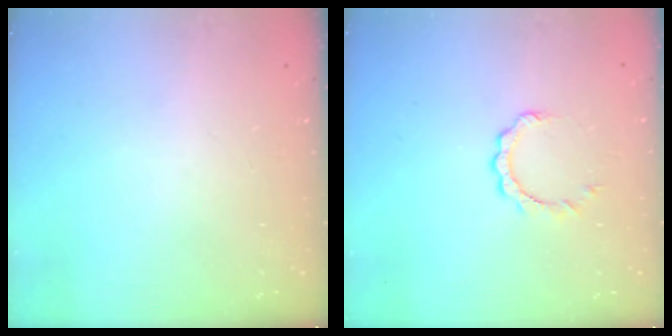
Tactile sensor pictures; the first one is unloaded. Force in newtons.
{"total": 4.6, "press": 4.6, "slide": 0.3}